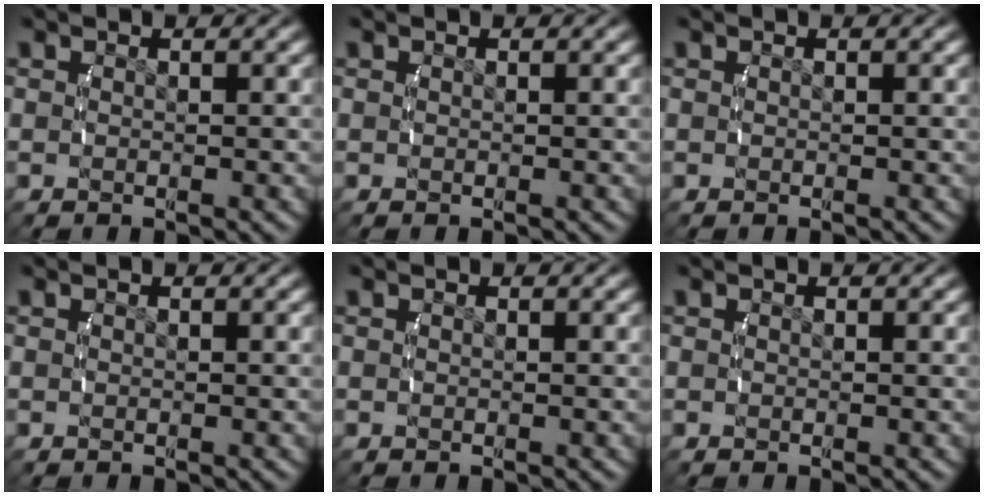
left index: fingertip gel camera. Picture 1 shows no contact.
{"total": 0.0}
{"total": 0.0}
{"total": 0.0}
{"total": 0.0}
{"total": 0.0}